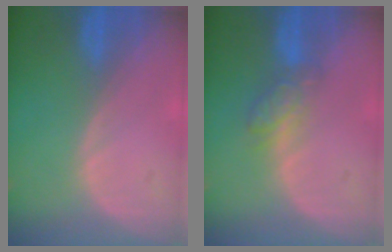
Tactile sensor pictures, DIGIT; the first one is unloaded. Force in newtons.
{"total": 4.1, "press": 4.1, "slide": 0.4}